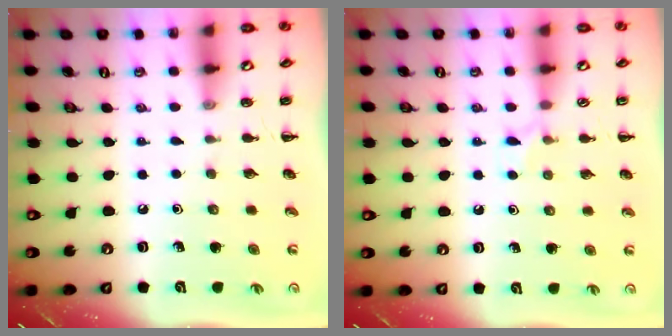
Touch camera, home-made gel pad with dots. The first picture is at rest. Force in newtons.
{"total": 5.6, "press": 5.2, "slide": 1.9}